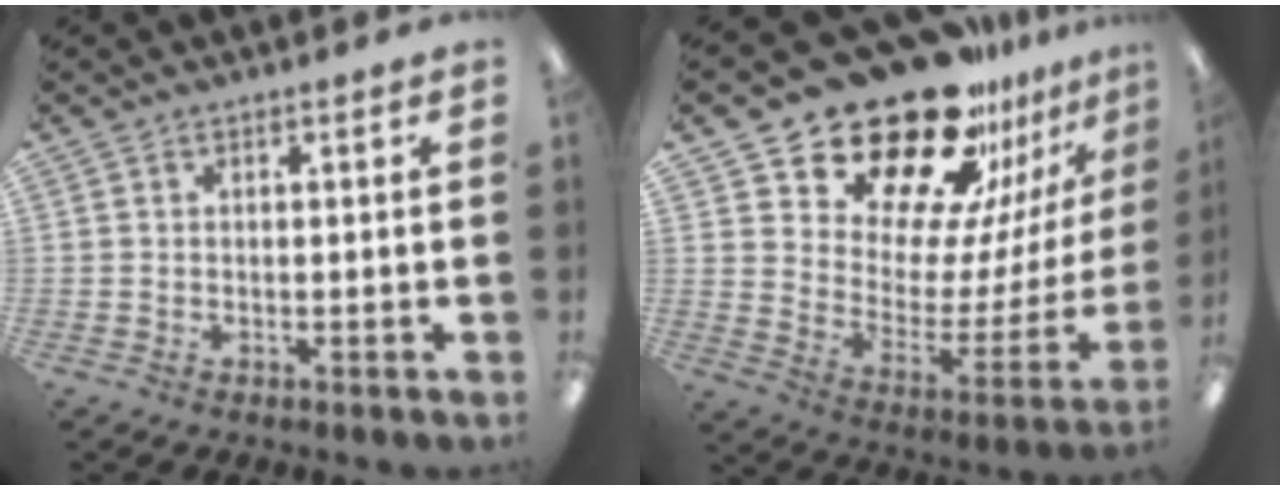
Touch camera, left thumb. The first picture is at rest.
{"total": 26.3, "force": [21.2, 11.5, 10.6], "torque": [-0.167, -0.152, 0.380]}